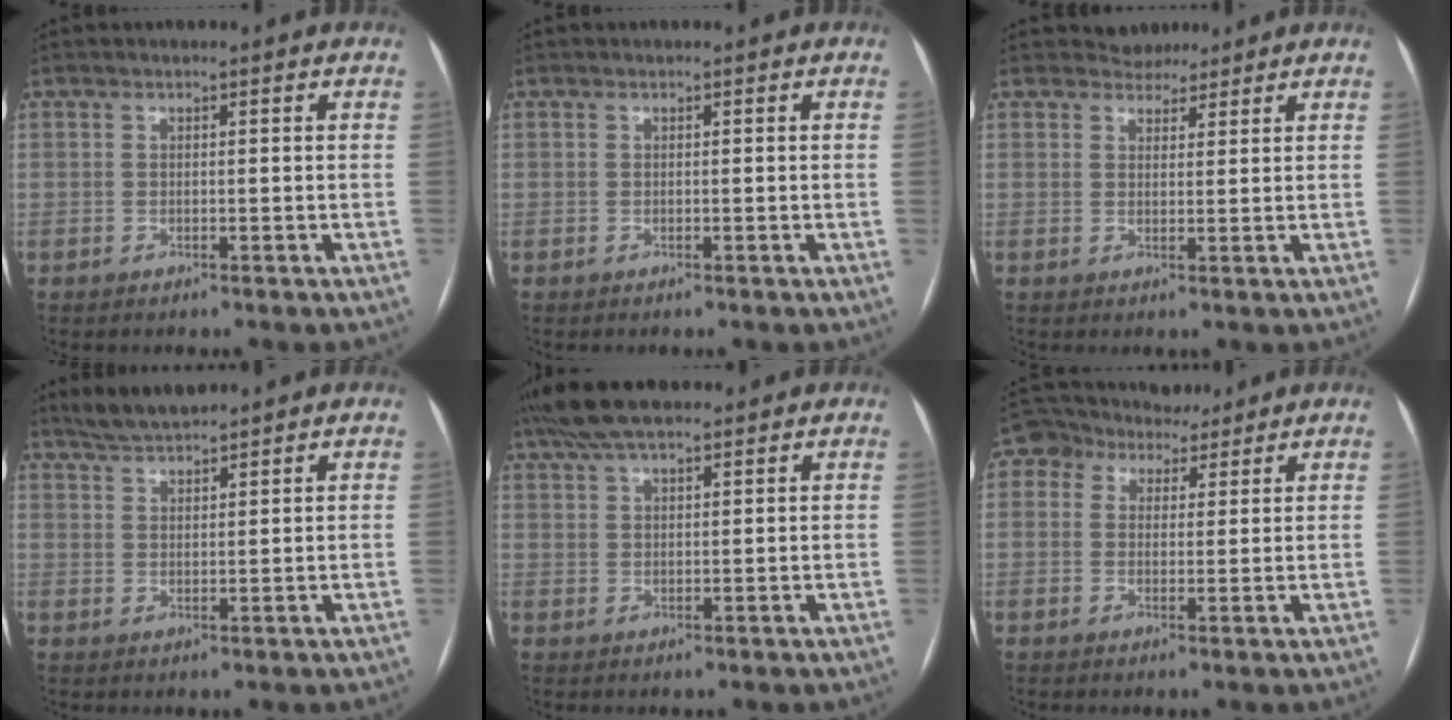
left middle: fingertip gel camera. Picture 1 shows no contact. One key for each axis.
{"total": 0.0}
{"total": 3.0, "fx": 2.7, "fy": 1.3, "fz": -0.2, "tx": 0.000, "ty": 0.004, "tz": 0.042}
{"total": 4.6, "fx": 4.3, "fy": 0.1, "fz": 1.5, "tx": -0.038, "ty": 0.013, "tz": 0.085}
{"total": 8.7, "fx": 6.7, "fy": 2.2, "fz": 5.0, "tx": -0.094, "ty": 0.037, "tz": 0.120}
{"total": 6.0, "fx": 4.7, "fy": 3.6, "fz": 1.2, "tx": -0.026, "ty": 0.021, "tz": 0.075}